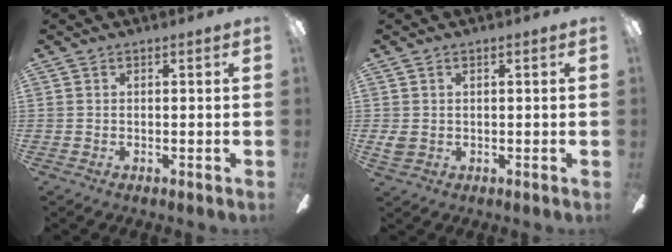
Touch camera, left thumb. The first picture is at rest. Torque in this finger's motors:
{"motor_torque": [-0.04, 0.12, 0.06, -0.17, 0.00]}